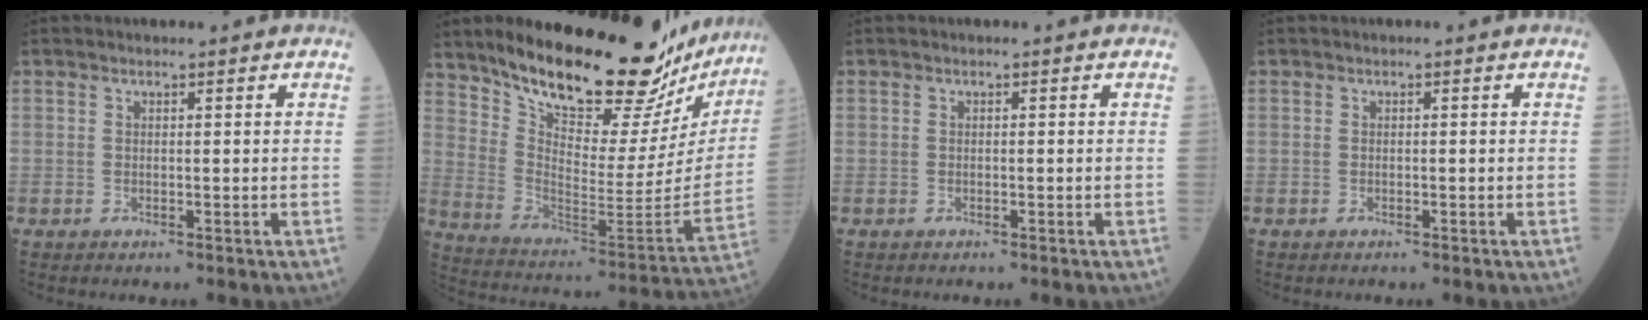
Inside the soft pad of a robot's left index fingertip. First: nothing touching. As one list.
[{"total": 27.8, "force": [24.0, 6.8, 12.3], "torque": [-0.194, -0.080, 0.330]}, {"total": 0.0}, {"total": 0.0}]